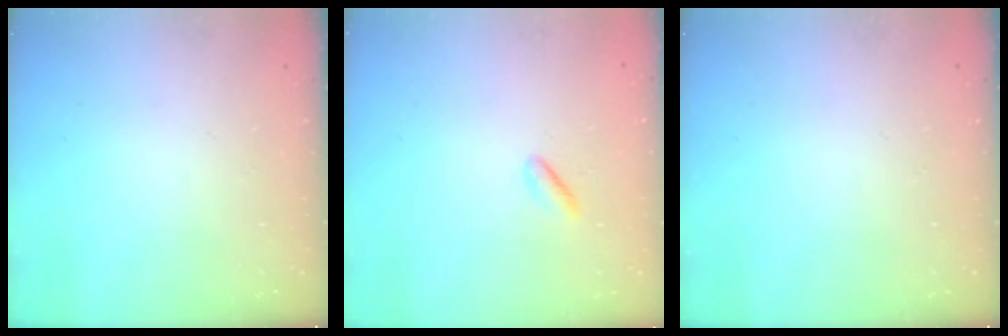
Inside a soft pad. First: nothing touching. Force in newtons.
{"total": 1.0, "press": 0.7, "slide": 0.6}
{"total": 0.0}